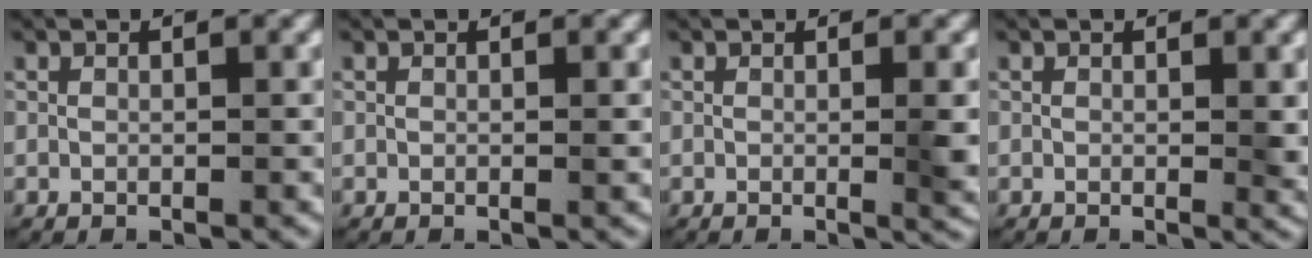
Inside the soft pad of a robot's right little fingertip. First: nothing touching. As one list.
[{"total": 0.0}, {"total": 2.2, "force": [-0.1, 0.2, 2.2], "torque": [-0.026, -0.002, -0.004]}, {"total": 1.2, "force": [0.2, 0.2, 1.2], "torque": [-0.014, -0.005, 0.001]}]